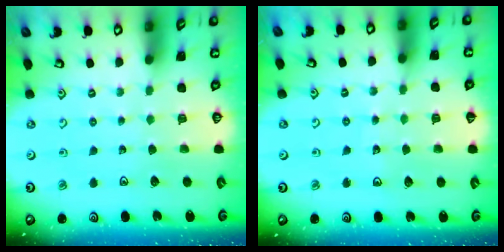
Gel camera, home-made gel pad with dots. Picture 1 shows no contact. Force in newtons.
{"total": 6.0, "press": 5.8, "slide": 1.7}